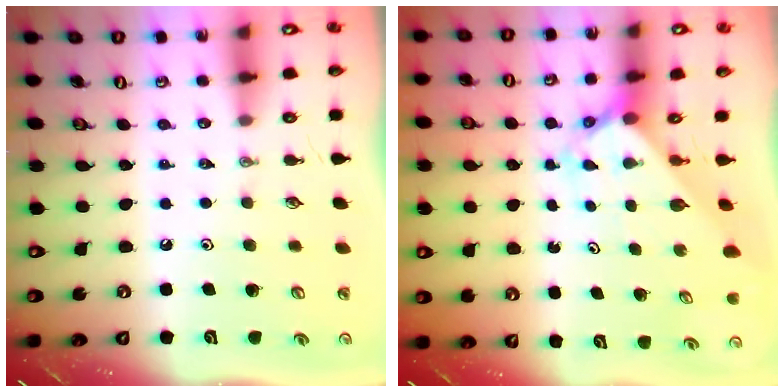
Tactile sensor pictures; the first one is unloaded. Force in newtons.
{"total": 2.3, "press": 2.3, "slide": 0.2}